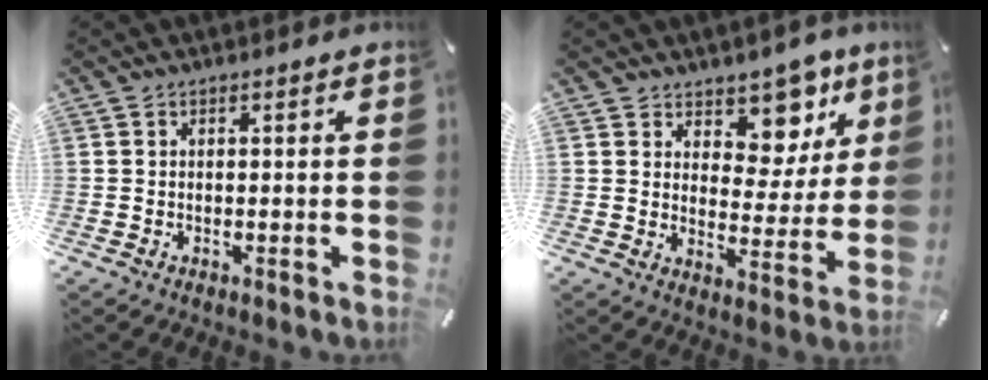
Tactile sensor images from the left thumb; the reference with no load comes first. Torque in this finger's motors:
{"motor_torque": [0.24, 0.14, 0.24, -0.13, 0.11]}